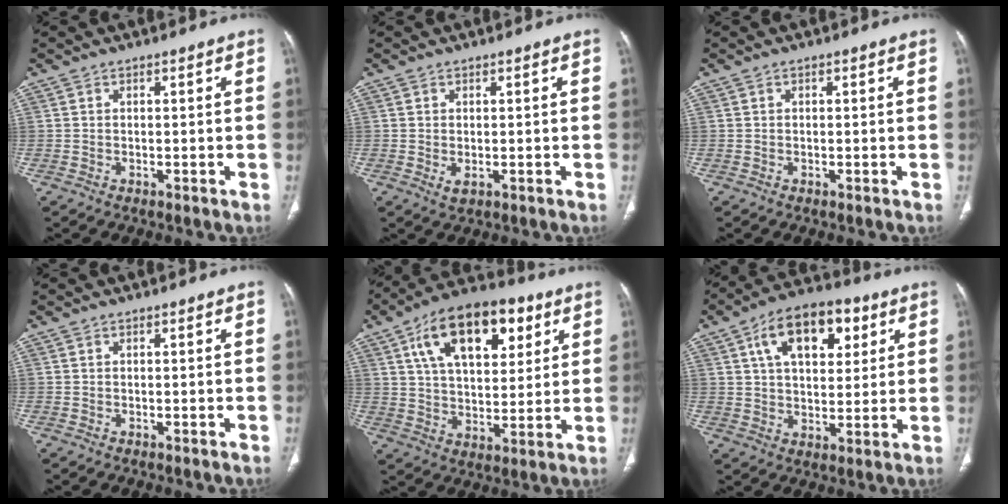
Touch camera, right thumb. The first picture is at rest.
{"total": 1.6, "force": [-0.2, 0.9, 1.3], "torque": [-0.024, -0.004, 0.003]}
{"total": 0.0}
{"total": 0.0}
{"total": 20.0, "force": [8.5, 10.9, 14.5], "torque": [-0.195, -0.009, 0.138]}
{"total": 15.7, "force": [6.2, 8.9, 11.4], "torque": [-0.144, -0.002, 0.099]}